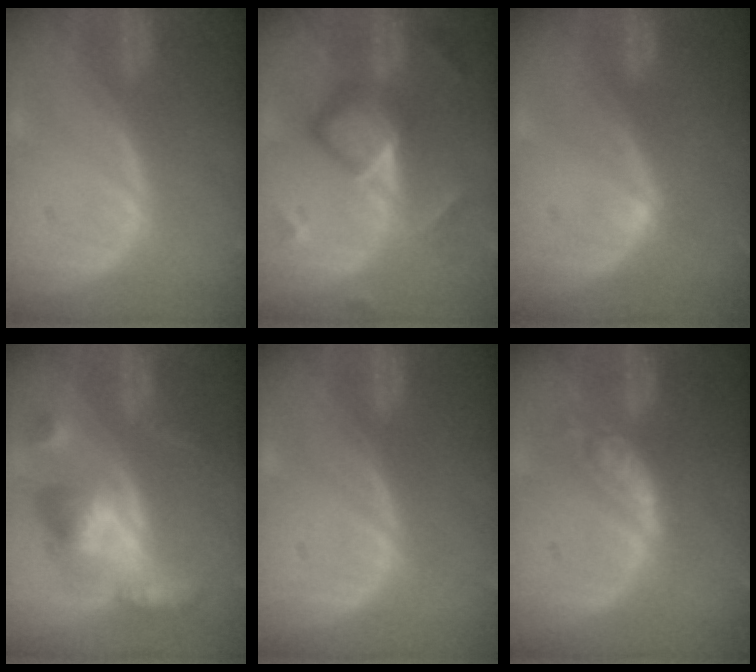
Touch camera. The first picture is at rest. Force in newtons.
{"total": 7.9, "press": 7.9, "slide": 0.4}
{"total": 1.1, "press": 0.8, "slide": 0.7}
{"total": 7.9, "press": 7.9, "slide": 0.6}
{"total": 0.0}
{"total": 5.5, "press": 5.0, "slide": 2.4}